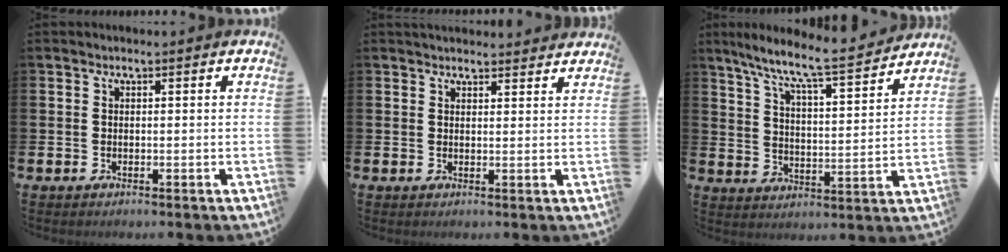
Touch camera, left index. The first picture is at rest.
{"total": 2.4, "force": [2.4, 0.5, 0.0], "torque": [0.004, -0.014, 0.042]}
{"total": 8.2, "force": [7.7, 0.1, 3.0], "torque": [-0.087, -0.063, 0.126]}